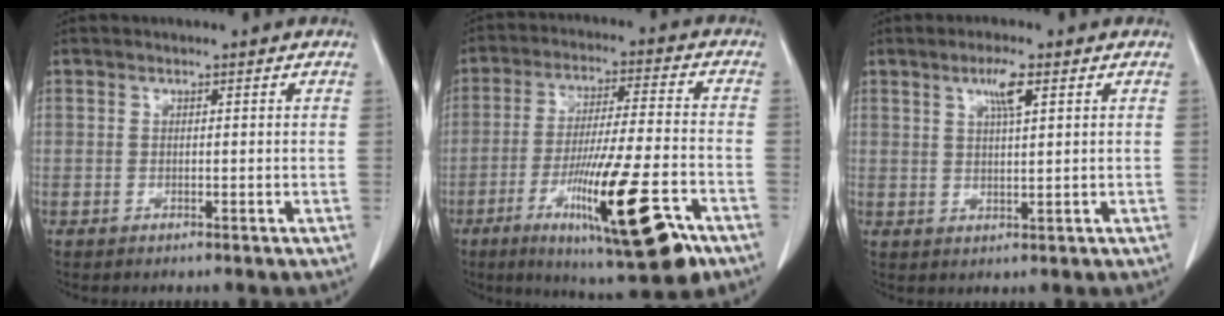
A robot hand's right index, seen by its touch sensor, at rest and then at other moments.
{"total": 19.6, "force": [-9.4, 1.8, 17.1], "torque": [-0.264, -0.034, -0.150]}
{"total": 4.1, "force": [2.0, 0.3, 3.5], "torque": [-0.065, -0.001, 0.035]}